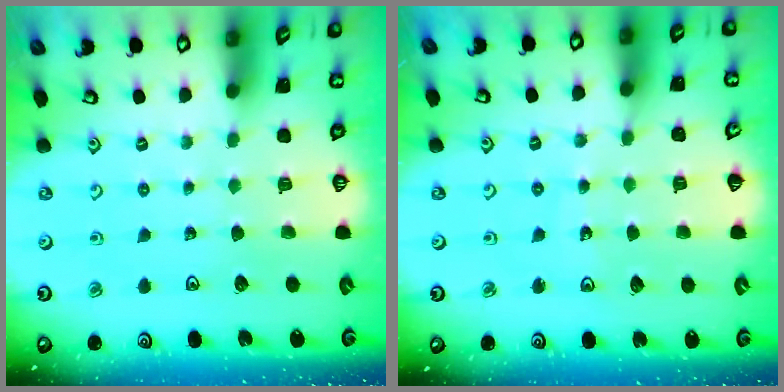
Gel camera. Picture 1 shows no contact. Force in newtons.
{"total": 7.2, "press": 7.0, "slide": 1.4}